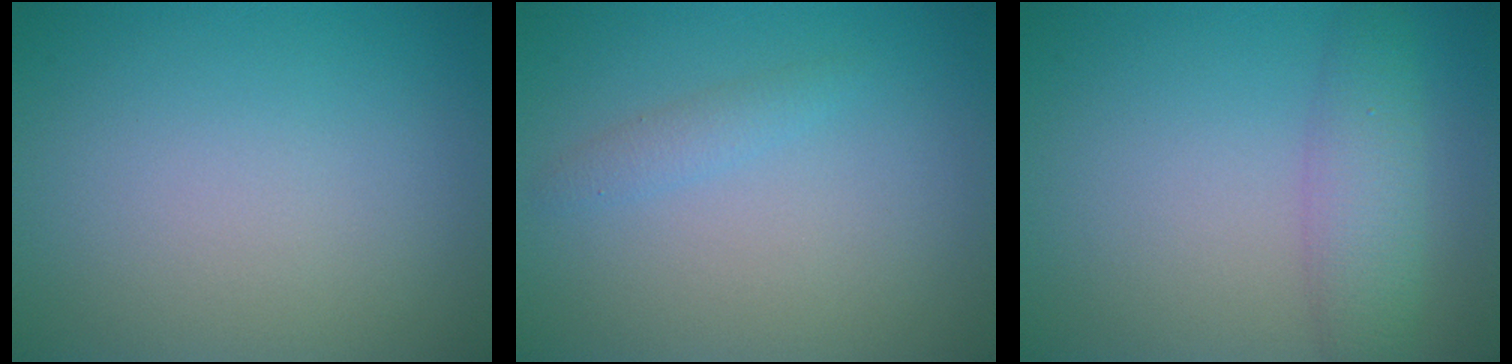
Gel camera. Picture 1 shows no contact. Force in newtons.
{"total": 1.2, "press": 1.2, "slide": 0.1}
{"total": 3.6, "press": 3.6, "slide": 0.1}